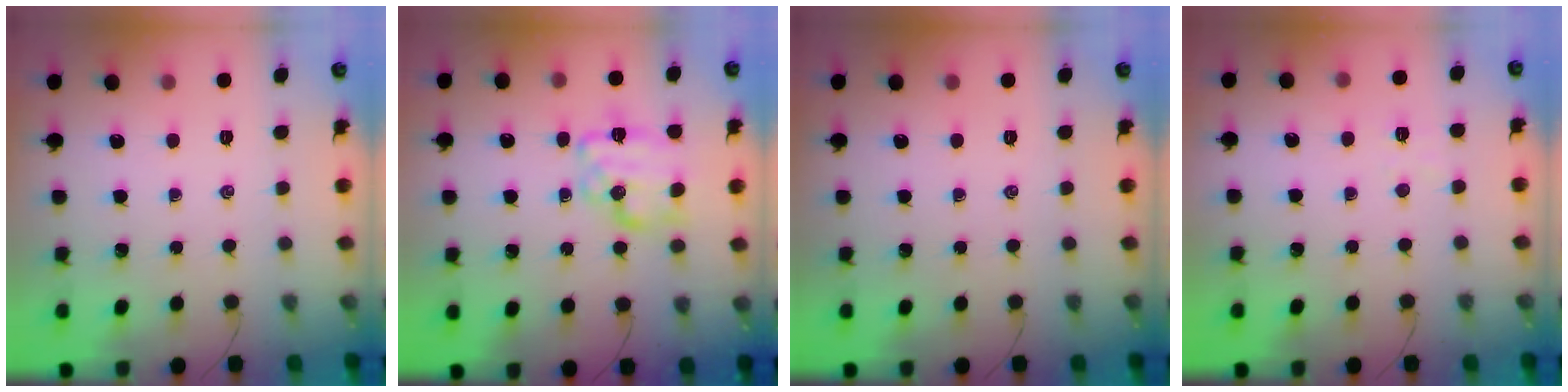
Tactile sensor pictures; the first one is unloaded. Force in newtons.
{"total": 13.1, "press": 13.1, "slide": 0.4}
{"total": 0.0}
{"total": 3.1, "press": 2.9, "slide": 0.9}